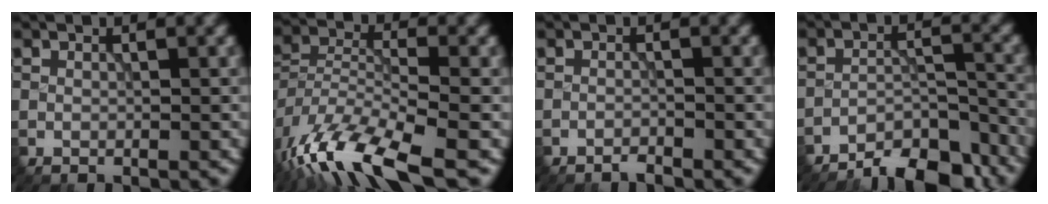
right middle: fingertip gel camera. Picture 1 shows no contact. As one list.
[{"total": 10.3, "force": [-7.1, 3.3, 6.7], "torque": [-0.129, -0.010, -0.138]}, {"total": 0.9, "force": [-0.8, 0.0, 0.2], "torque": [-0.002, 0.003, -0.018]}, {"total": 7.8, "force": [-7.0, 1.8, 2.9], "torque": [-0.040, 0.006, -0.113]}]